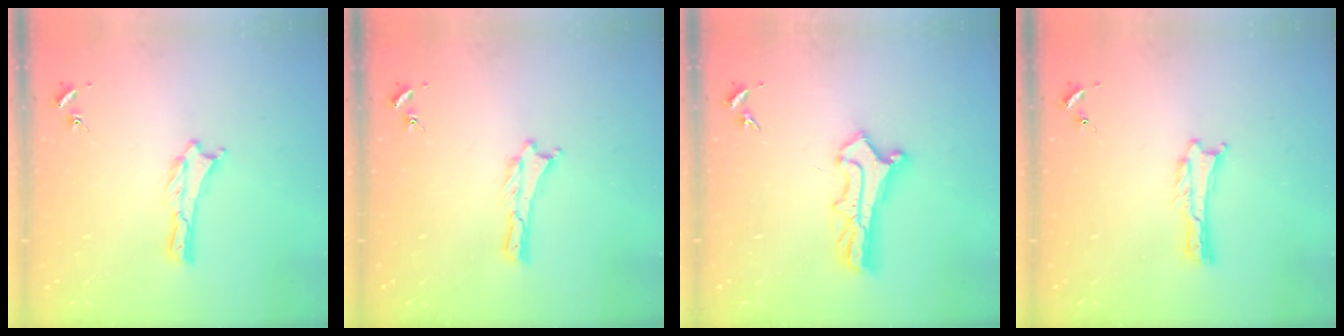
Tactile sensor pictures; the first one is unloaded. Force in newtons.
{"total": 0.0}
{"total": 4.3, "press": 4.3, "slide": 0.4}
{"total": 0.0}